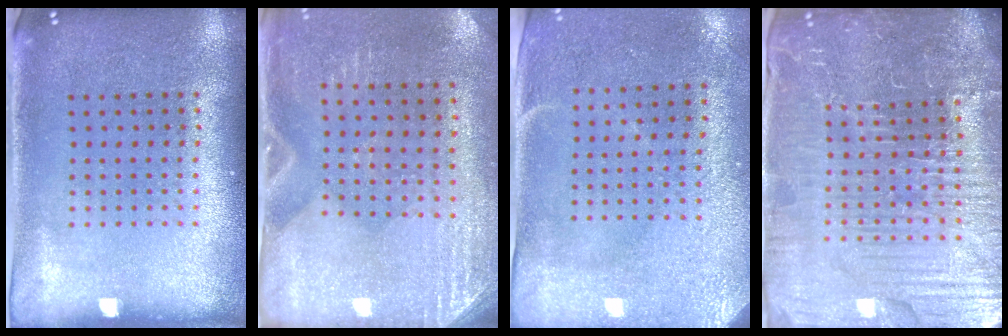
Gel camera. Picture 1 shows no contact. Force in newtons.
{"total": 2.8, "press": 2.5, "slide": 1.3}
{"total": 2.9, "press": 2.4, "slide": 1.6}
{"total": 6.0, "press": 5.5, "slide": 2.5}